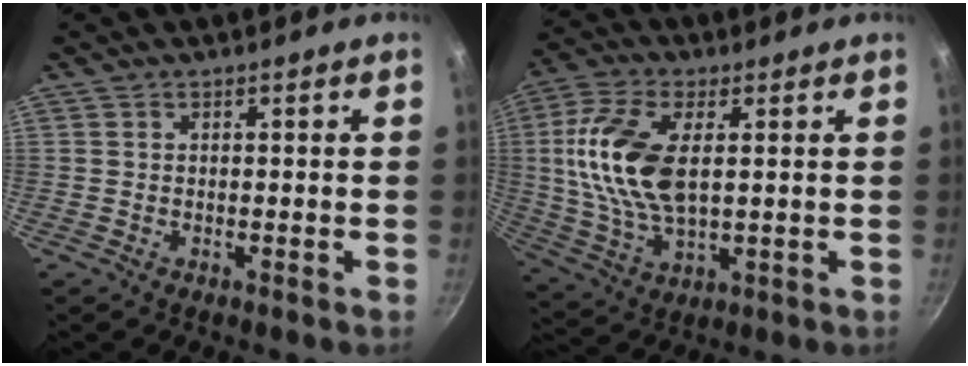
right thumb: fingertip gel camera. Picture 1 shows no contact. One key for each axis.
{"total": 15.6, "fx": 2.5, "fy": 8.0, "fz": 13.1, "tx": -0.259, "ty": 0.000, "tz": 0.046}